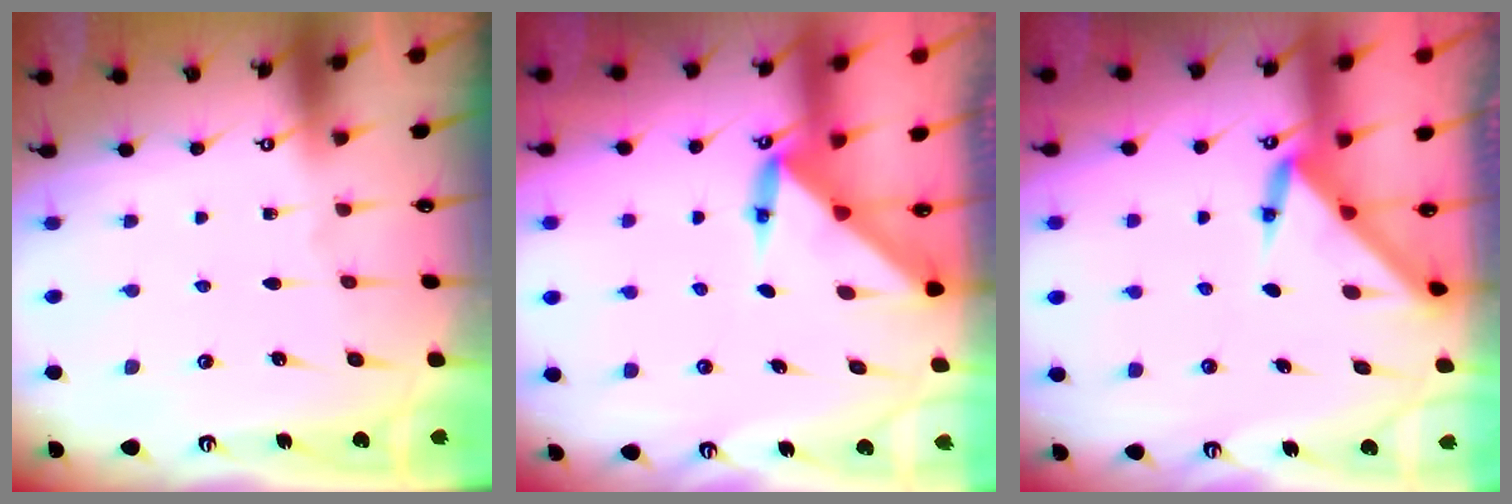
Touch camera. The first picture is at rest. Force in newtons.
{"total": 3.5, "press": 3.5, "slide": 0.2}
{"total": 3.0, "press": 3.0, "slide": 0.1}